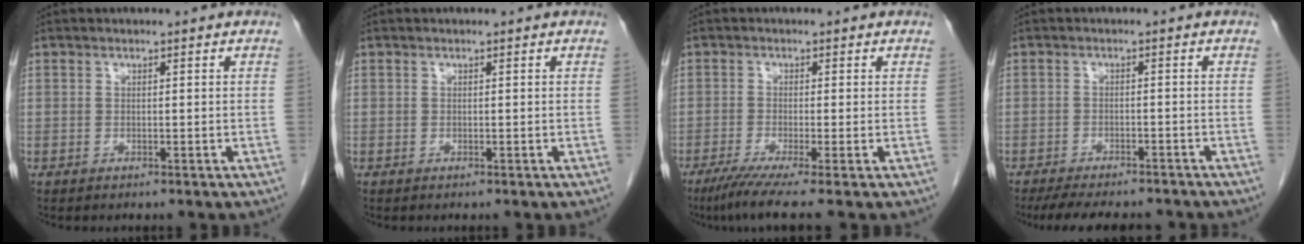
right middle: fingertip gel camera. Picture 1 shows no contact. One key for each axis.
{"total": 0.0}
{"total": 5.9, "fx": -4.2, "fy": -0.9, "fz": 4.1, "tx": -0.065, "ty": -0.020, "tz": -0.074}
{"total": 11.2, "fx": -10.0, "fy": 2.6, "fz": 4.5, "tx": -0.072, "ty": -0.005, "tz": -0.133}